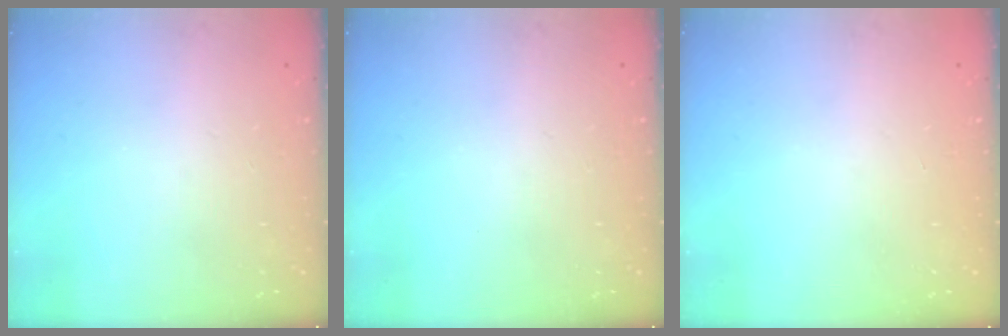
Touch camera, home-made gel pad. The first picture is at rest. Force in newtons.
{"total": 0.0}
{"total": 0.0}